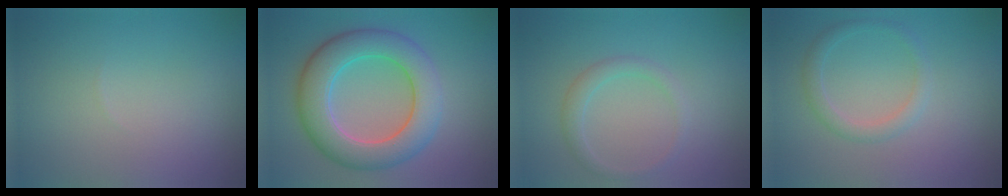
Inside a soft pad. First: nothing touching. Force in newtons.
{"total": 7.6, "press": 7.6, "slide": 0.5}
{"total": 1.7, "press": 1.7, "slide": 0.1}
{"total": 1.9, "press": 1.9, "slide": 0.1}